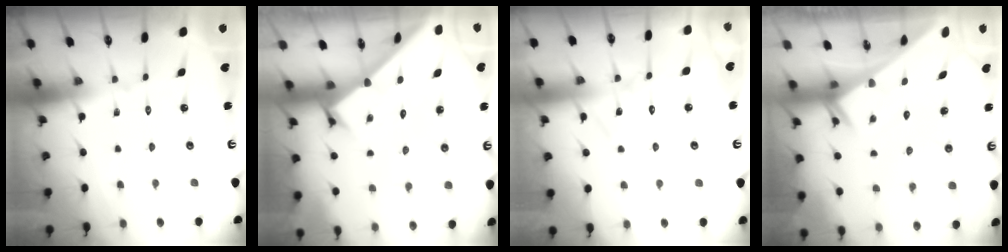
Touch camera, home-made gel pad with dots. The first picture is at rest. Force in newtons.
{"total": 2.4, "press": 2.4, "slide": 0.2}
{"total": 8.4, "press": 8.4, "slide": 0.7}
{"total": 2.7, "press": 2.7, "slide": 0.1}